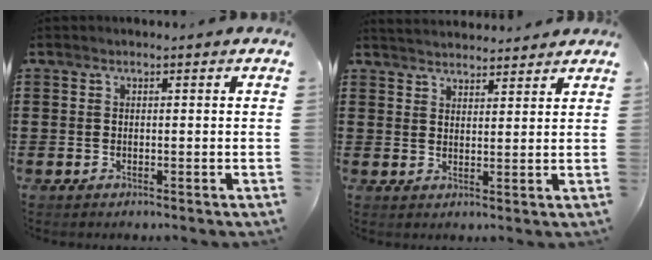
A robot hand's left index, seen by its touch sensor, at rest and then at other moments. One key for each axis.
{"total": 2.9, "fx": 2.9, "fy": 0.1, "fz": -0.2, "tx": -0.005, "ty": -0.006, "tz": 0.054}